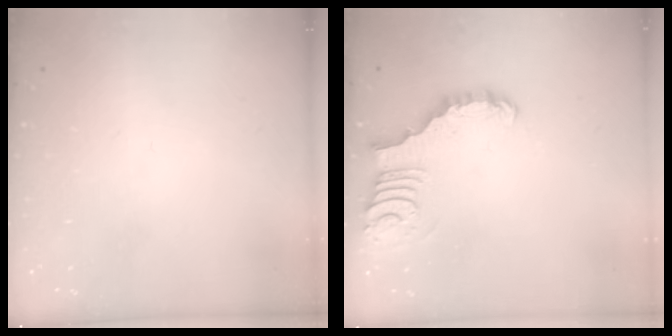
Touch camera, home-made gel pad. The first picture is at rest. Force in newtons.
{"total": 3.0, "press": 2.9, "slide": 0.3}